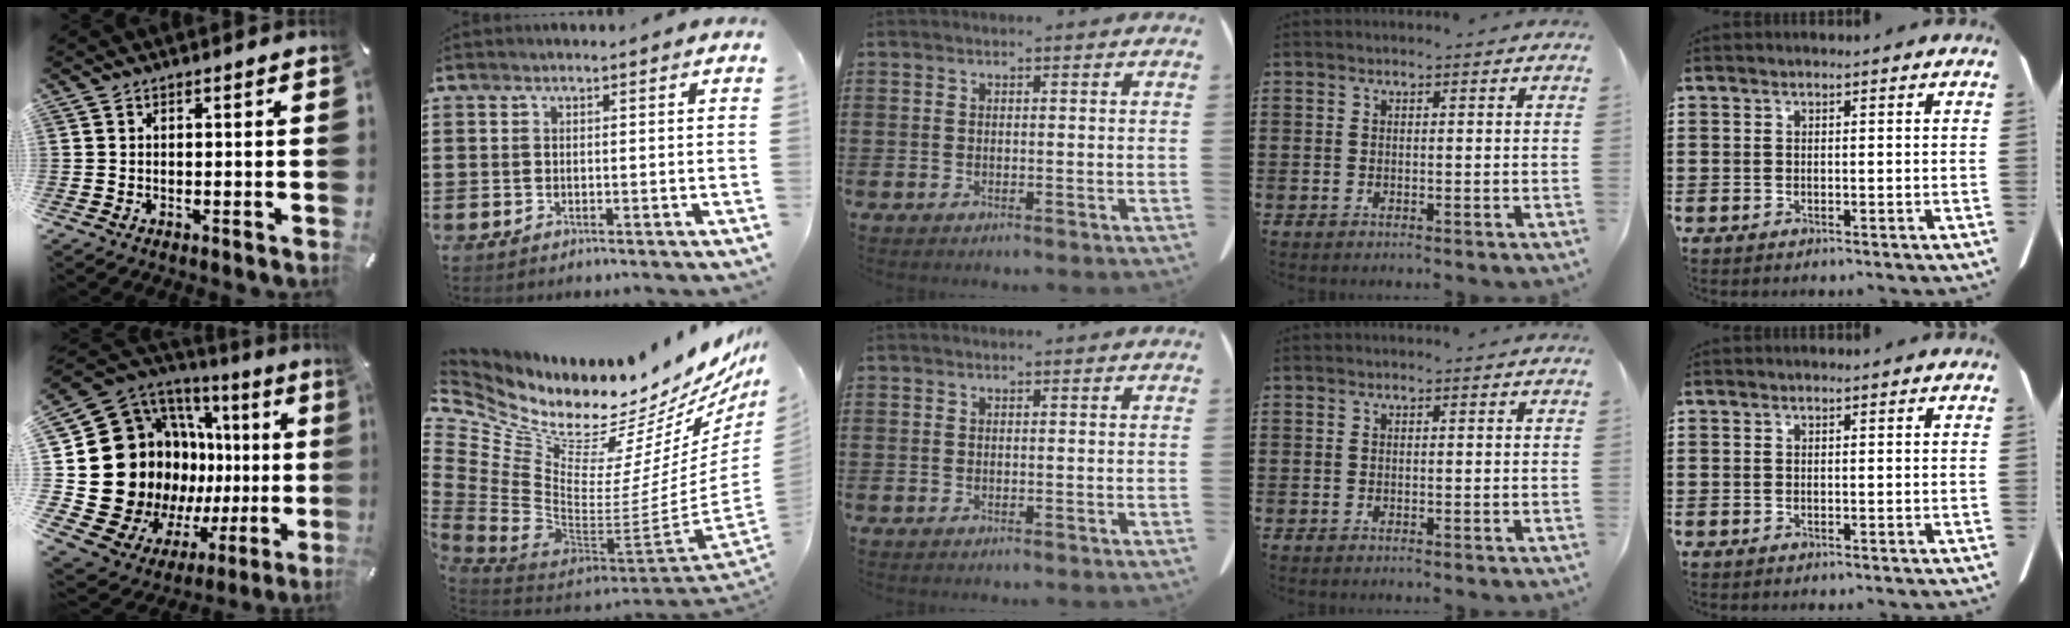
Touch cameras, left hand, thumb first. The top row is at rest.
{"thumb": {"total": 26.5, "force": [2.0, 19.0, 18.3], "torque": [-0.304, -0.084, 0.102]}, "index": {"total": 10.1, "force": [9.4, 1.6, 3.3], "torque": [-0.113, -0.116, 0.160]}}